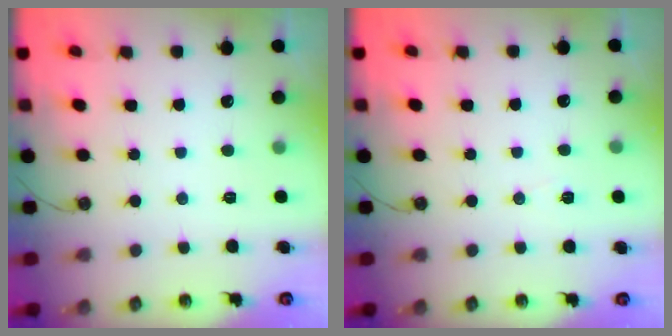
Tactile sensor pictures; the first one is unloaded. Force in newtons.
{"total": 5.5, "press": 3.2, "slide": 4.5}